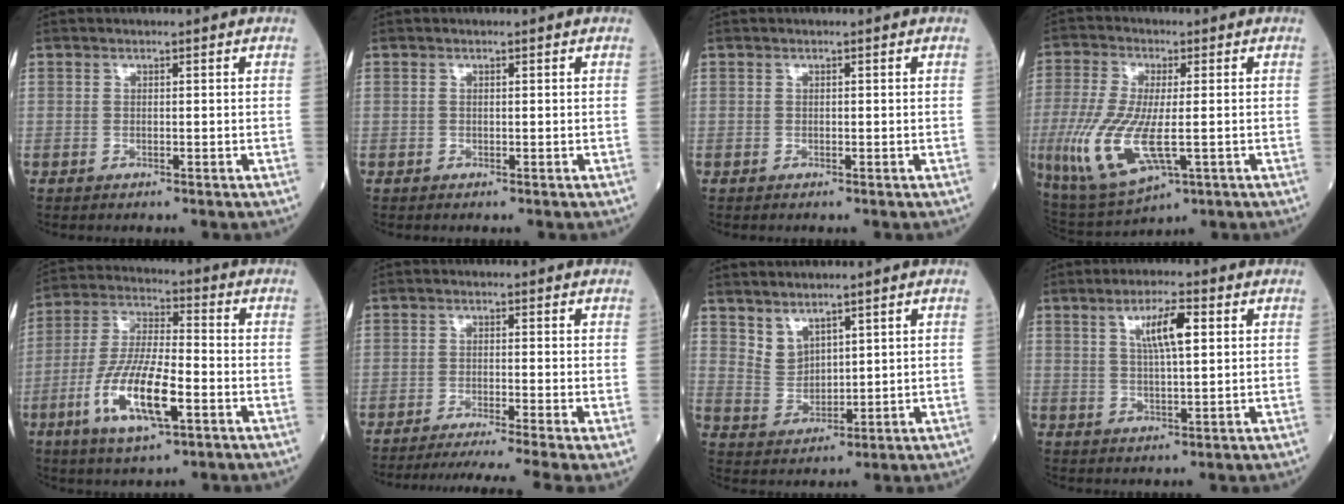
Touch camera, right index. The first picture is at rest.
{"total": 0.0}
{"total": 0.0}
{"total": 13.0, "force": [-2.8, 4.5, 11.8], "torque": [-0.258, -0.026, -0.041]}
{"total": 13.5, "force": [-4.8, 3.0, 12.2], "torque": [-0.248, -0.010, -0.087]}
{"total": 9.7, "force": [-7.8, -1.5, 5.5], "torque": [-0.071, -0.019, -0.119]}
{"total": 4.2, "force": [3.2, 2.1, 1.6], "torque": [-0.039, 0.003, 0.078]}
{"total": 6.2, "force": [2.2, 1.0, 5.8], "torque": [-0.105, 0.006, 0.039]}